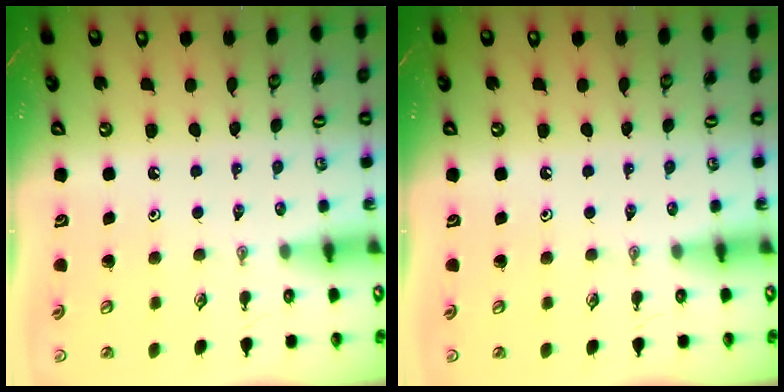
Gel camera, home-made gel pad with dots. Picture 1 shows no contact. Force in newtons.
{"total": 0.0}